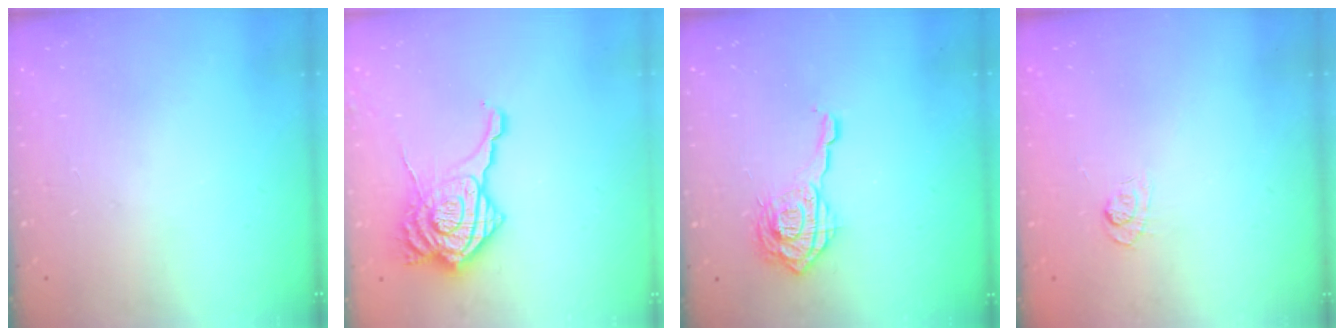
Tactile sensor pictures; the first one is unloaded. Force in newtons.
{"total": 15.7, "press": 15.6, "slide": 1.6}
{"total": 12.4, "press": 12.4, "slide": 1.3}
{"total": 3.5, "press": 3.1, "slide": 1.6}